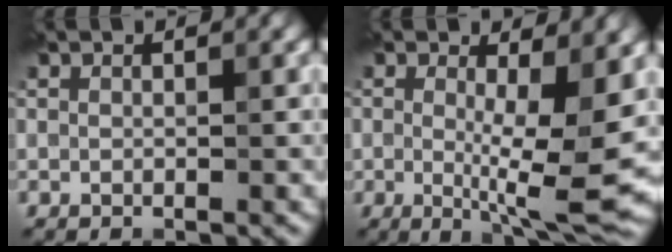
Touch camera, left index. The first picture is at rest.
{"total": 8.2, "force": [-0.1, 2.3, 7.9], "torque": [-0.125, -0.018, 0.002]}